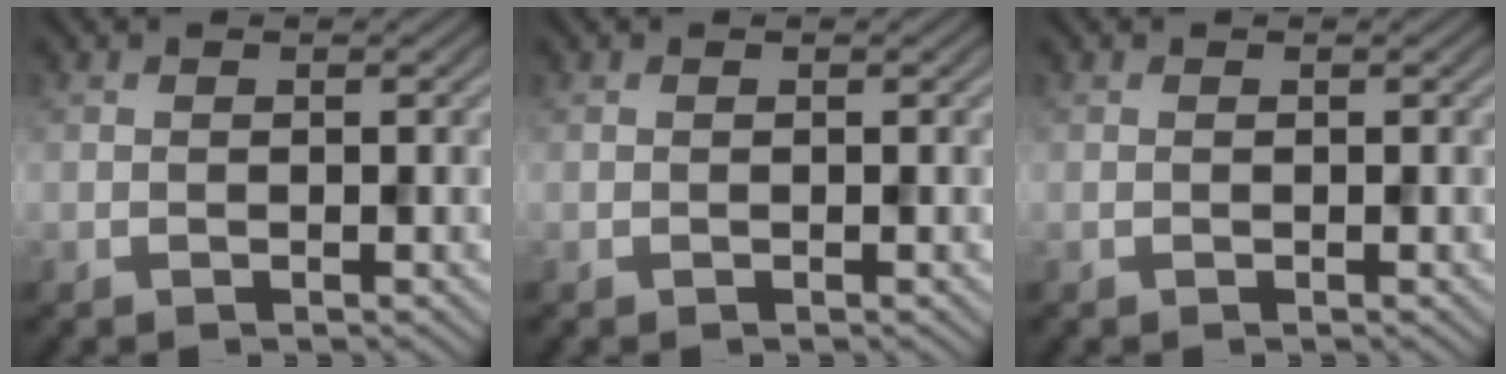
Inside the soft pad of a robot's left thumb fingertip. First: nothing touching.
{"total": 0.0}
{"total": 0.0}